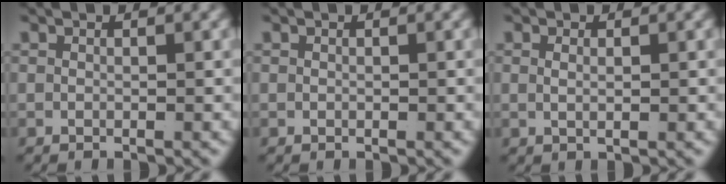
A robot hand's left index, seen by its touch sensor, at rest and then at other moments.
{"total": 0.0}
{"total": 0.8, "force": [0.2, -0.3, 0.8], "torque": [-0.016, -0.010, 0.011]}